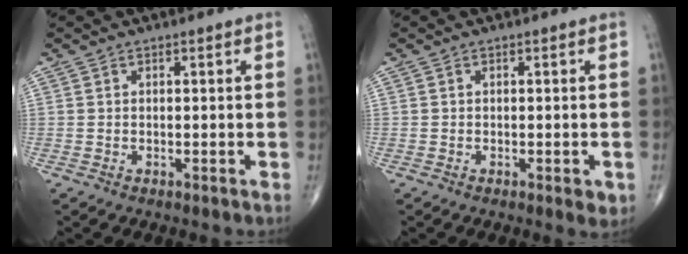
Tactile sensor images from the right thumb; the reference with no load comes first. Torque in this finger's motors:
{"motor_torque": [0.40, 0.52, -0.07, -0.02, 0.11]}